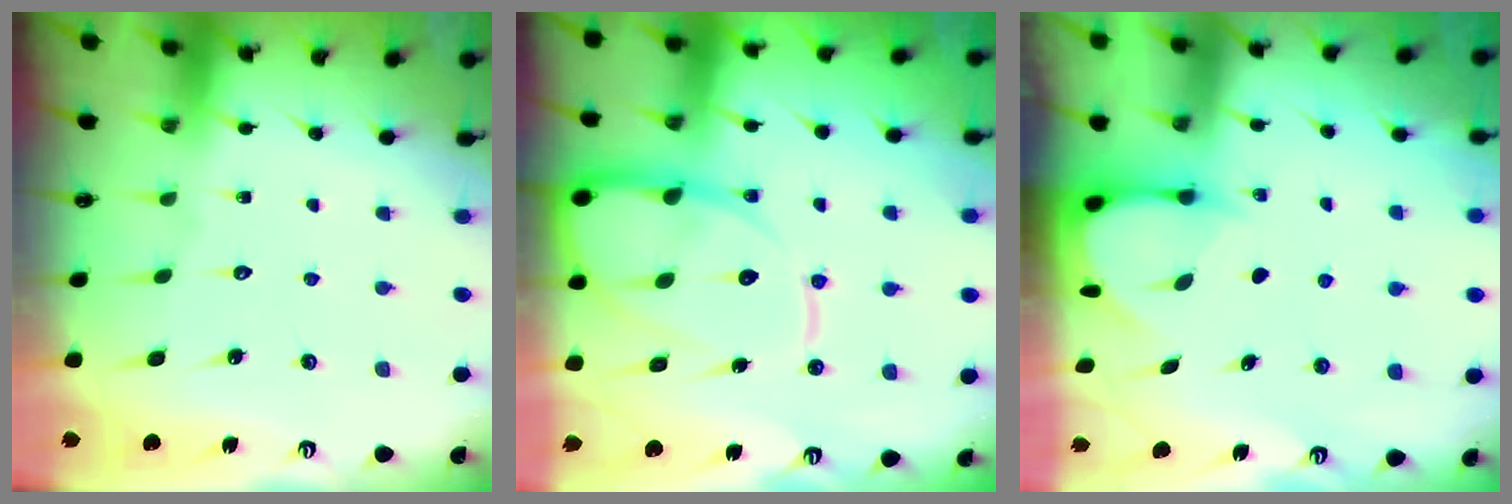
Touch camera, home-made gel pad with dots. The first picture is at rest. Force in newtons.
{"total": 15.8, "press": 15.7, "slide": 1.6}
{"total": 3.9, "press": 3.8, "slide": 0.3}